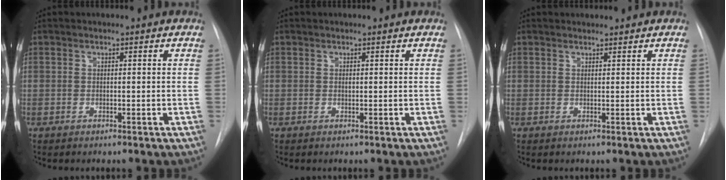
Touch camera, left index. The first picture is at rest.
{"total": 0.0}
{"total": 1.5, "force": [1.5, 0.2, 0.0], "torque": [-0.006, 0.007, 0.021]}